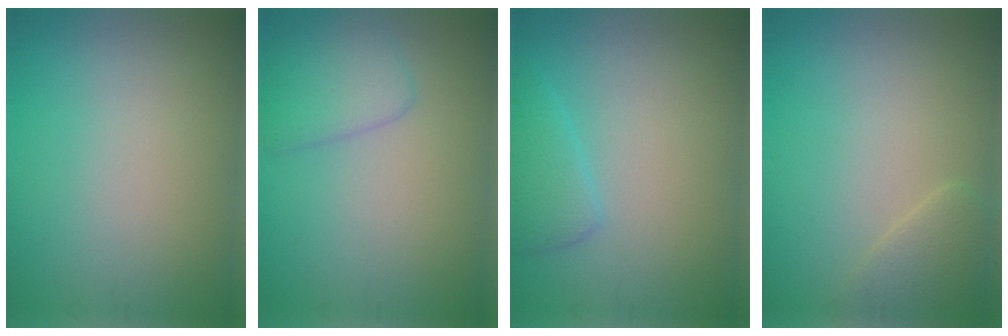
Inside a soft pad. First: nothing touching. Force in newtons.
{"total": 2.9, "press": 2.9, "slide": 0.1}
{"total": 2.4, "press": 2.4, "slide": 0.1}
{"total": 1.7, "press": 1.7, "slide": 0.2}